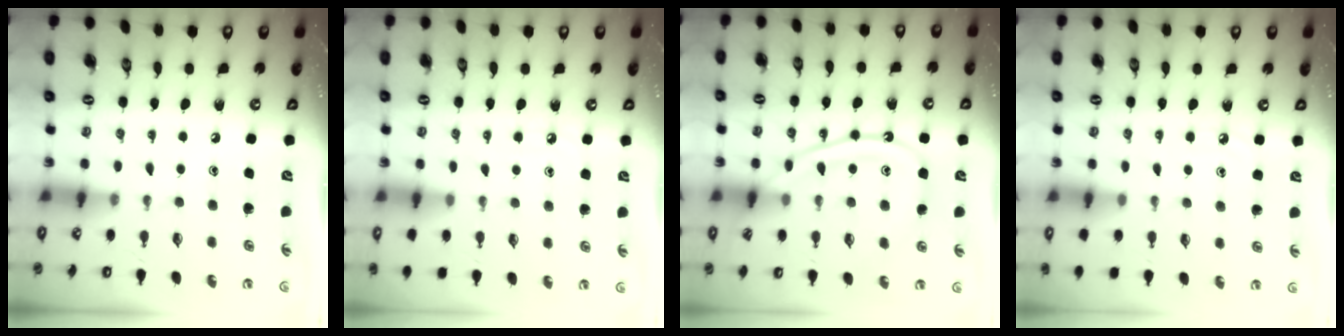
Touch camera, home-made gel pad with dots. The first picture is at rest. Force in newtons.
{"total": 4.2, "press": 4.1, "slide": 0.6}
{"total": 12.7, "press": 12.6, "slide": 1.4}
{"total": 4.6, "press": 4.6, "slide": 0.3}